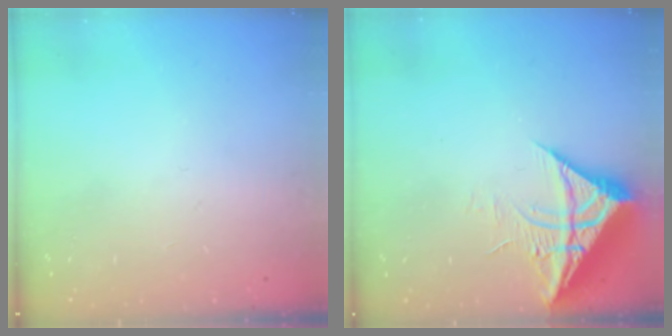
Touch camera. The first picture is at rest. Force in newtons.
{"total": 10.3, "press": 10.3, "slide": 1.1}